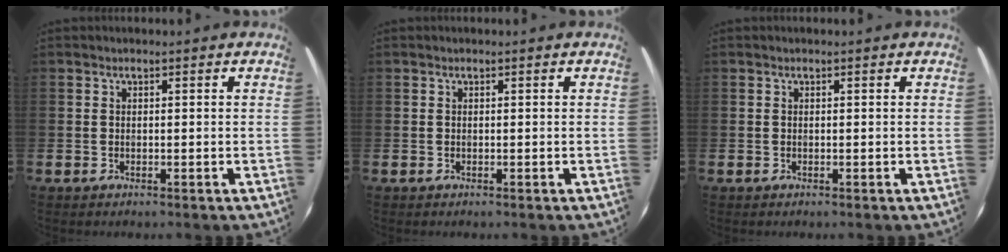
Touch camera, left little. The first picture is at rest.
{"total": 0.0}
{"total": 0.0}